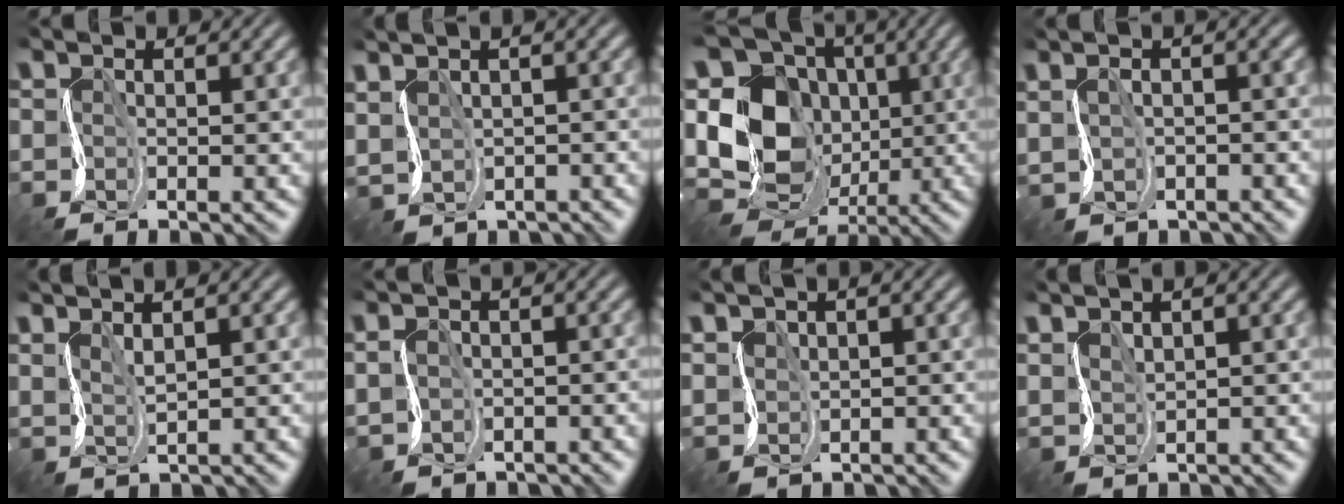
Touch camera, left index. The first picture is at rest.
{"total": 0.6, "force": [-0.2, -0.2, -0.5], "torque": [0.002, -0.018, 0.006]}
{"total": 14.8, "force": [0.3, 12.9, 7.2], "torque": [-0.161, 0.009, -0.009]}
{"total": 0.6, "force": [-0.4, 0.1, 0.4], "torque": [-0.009, -0.009, 0.006]}
{"total": 1.4, "force": [0.7, -1.3, -0.1], "torque": [-0.011, -0.007, 0.023]}
{"total": 1.5, "force": [-1.2, 0.7, 0.5], "torque": [-0.006, -0.009, -0.005]}
{"total": 0.8, "force": [0.2, -0.2, -0.7], "torque": [0.012, -0.008, 0.014]}
{"total": 1.2, "force": [0.5, -0.9, -0.6], "torque": [0.002, -0.008, 0.020]}